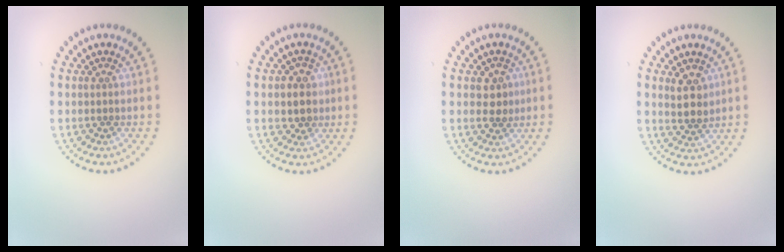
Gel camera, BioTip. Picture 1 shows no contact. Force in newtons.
{"total": 2.6, "press": 2.5, "slide": 0.7}
{"total": 2.1, "press": 2.1, "slide": 0.4}
{"total": 2.5, "press": 2.4, "slide": 0.9}